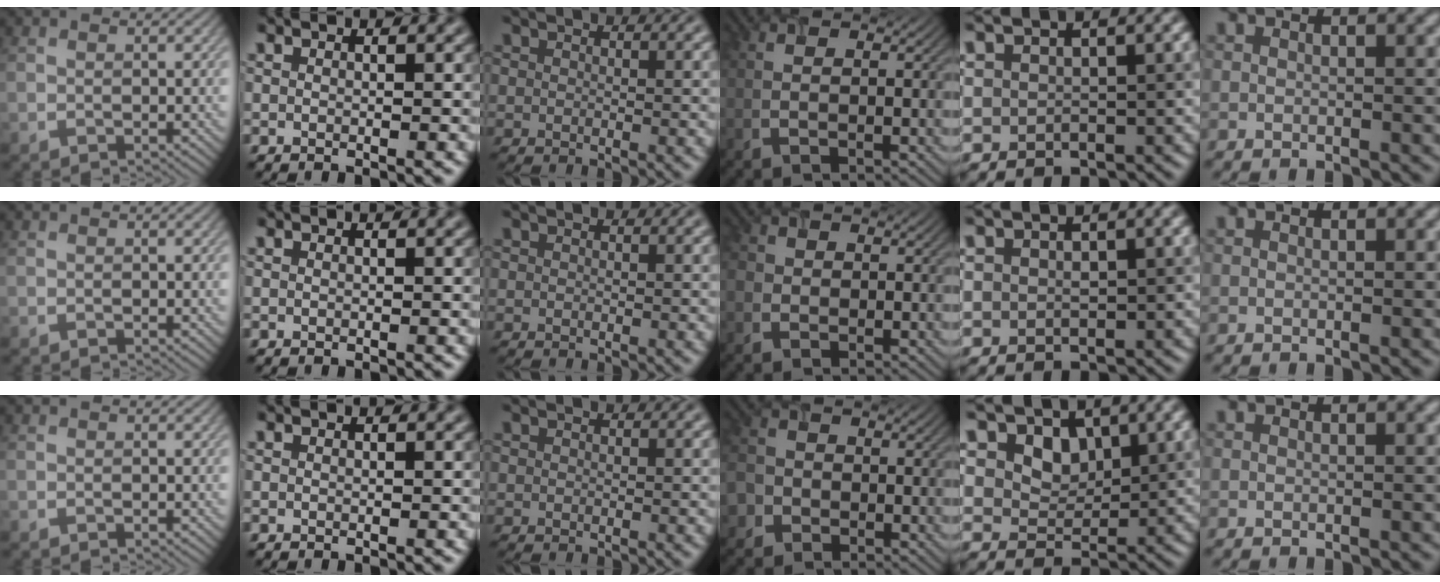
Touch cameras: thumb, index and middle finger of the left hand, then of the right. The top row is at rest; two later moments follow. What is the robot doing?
{"motion": "close", "object": "airpods case & airpods"}